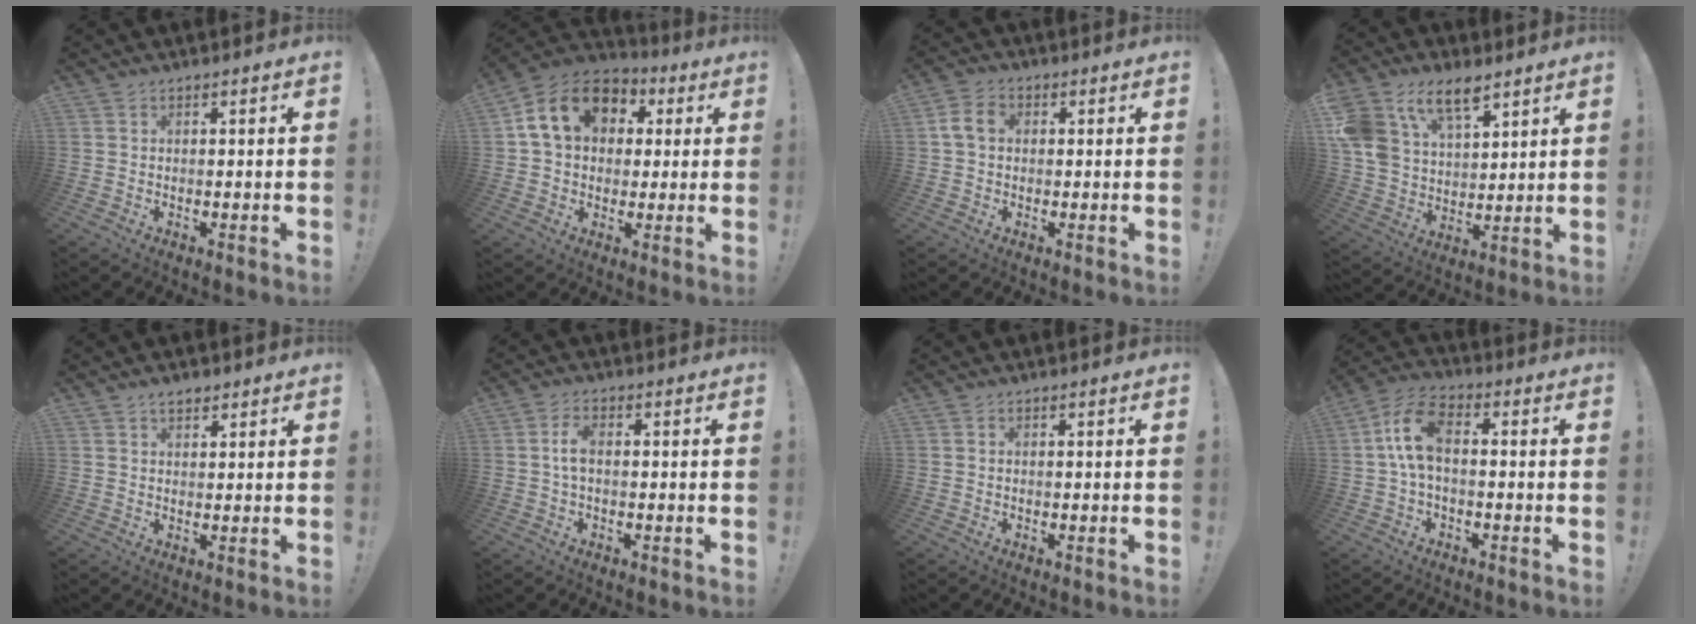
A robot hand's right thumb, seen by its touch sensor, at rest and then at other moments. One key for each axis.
{"total": 15.7, "fx": 4.9, "fy": 11.7, "fz": 9.3, "tx": -0.140, "ty": 0.003, "tz": 0.095}
{"total": 6.4, "fx": 0.8, "fy": 4.7, "fz": 4.3, "tx": -0.083, "ty": 0.014, "tz": 0.019}
{"total": 14.9, "fx": 9.1, "fy": 9.0, "fz": 7.7, "tx": -0.156, "ty": -0.046, "tz": 0.175}
{"total": 2.8, "fx": 2.0, "fy": 1.5, "fz": 1.2, "tx": -0.018, "ty": -0.006, "tz": 0.036}
{"total": 4.2, "fx": 0.1, "fy": 1.7, "fz": 3.9, "tx": -0.079, "ty": 0.007, "tz": 0.001}
{"total": 0.0}
{"total": 10.5, "fx": 0.5, "fy": 5.4, "fz": 9.0, "tx": -0.182, "ty": 0.011, "tz": 0.014}